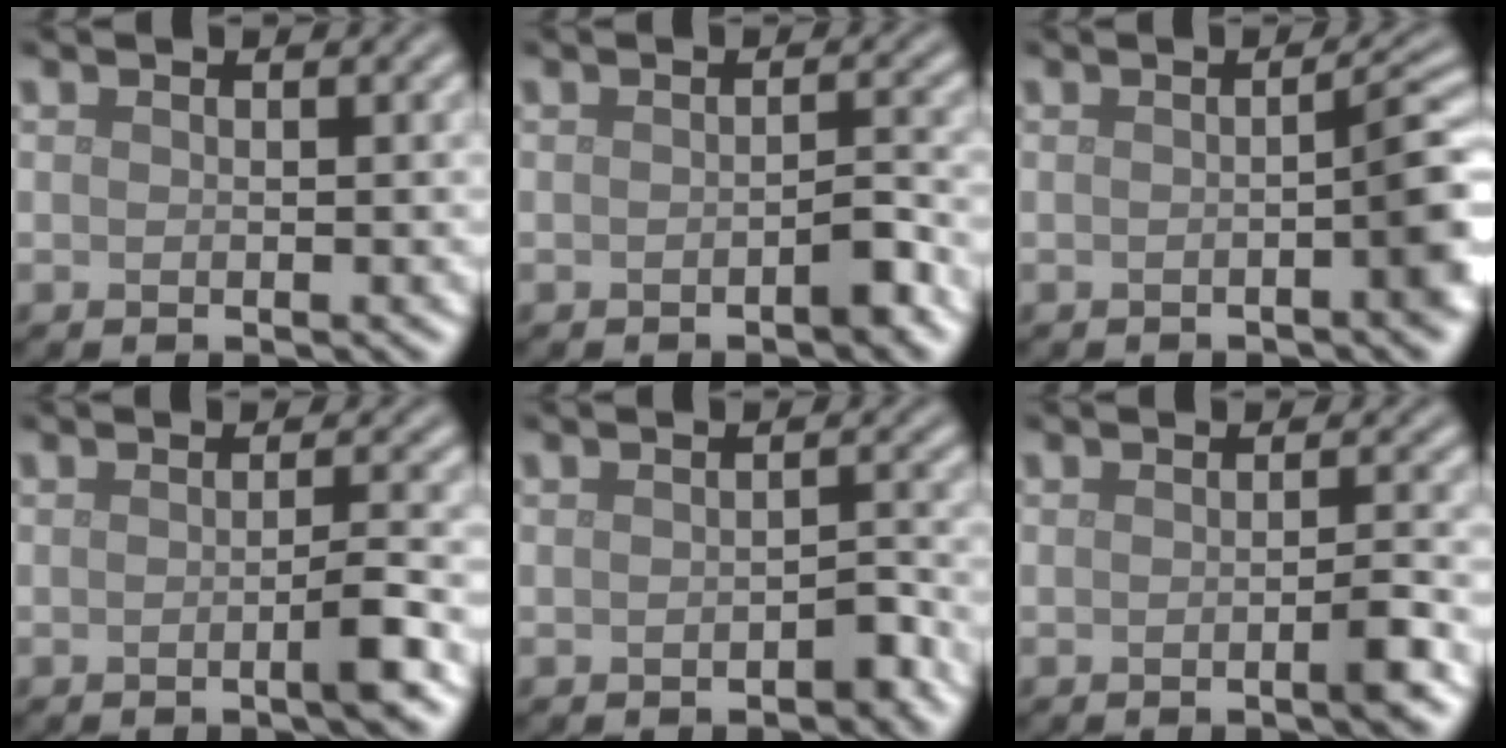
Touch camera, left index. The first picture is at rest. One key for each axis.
{"total": 1.5, "fx": -0.9, "fy": 0.3, "fz": 1.2, "tx": -0.019, "ty": 0.002, "tz": -0.015}
{"total": 3.9, "fx": -0.7, "fy": 0.7, "fz": 3.8, "tx": -0.040, "ty": 0.010, "tz": -0.015}
{"total": 2.4, "fx": -0.7, "fy": 0.4, "fz": 2.3, "tx": -0.029, "ty": 0.001, "tz": -0.016}
{"total": 1.5, "fx": -0.8, "fy": 0.6, "fz": 1.1, "tx": -0.017, "ty": 0.002, "tz": -0.012}
{"total": 2.0, "fx": -0.7, "fy": 0.3, "fz": 1.8, "tx": -0.024, "ty": 0.000, "tz": -0.014}